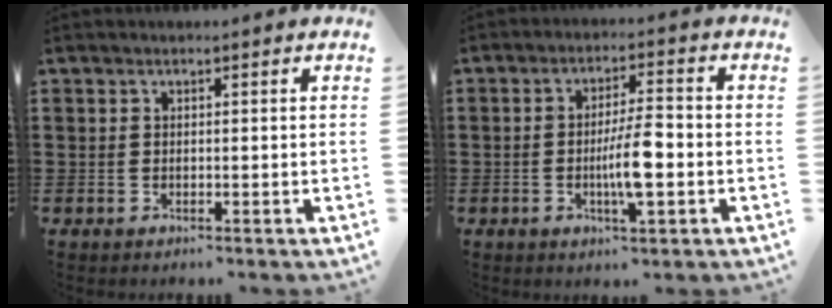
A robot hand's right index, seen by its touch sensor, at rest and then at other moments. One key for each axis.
{"total": 6.7, "fx": -1.5, "fy": 1.2, "fz": 6.4, "tx": -0.123, "ty": -0.005, "tz": -0.031}